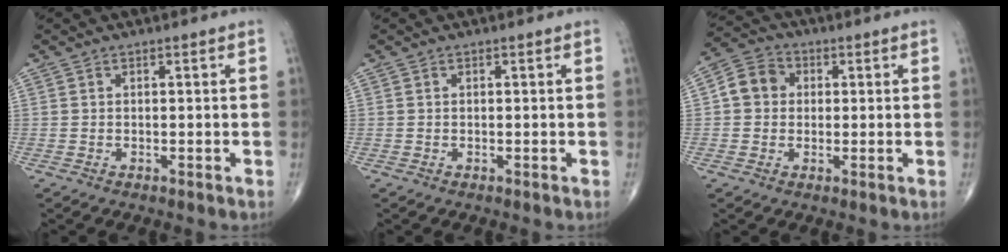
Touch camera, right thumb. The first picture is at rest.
{"total": 0.0}
{"total": 6.5, "force": [0.7, 5.7, 3.1], "torque": [-0.043, 0.015, 0.000]}